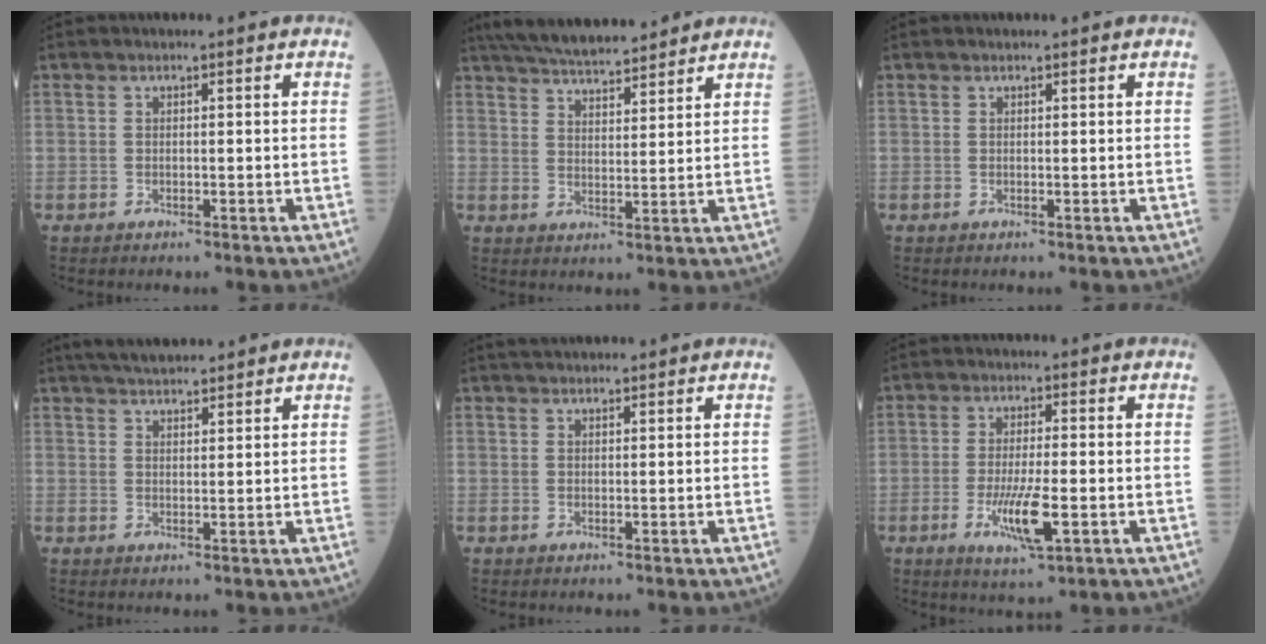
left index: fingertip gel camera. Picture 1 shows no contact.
{"total": 12.3, "force": [11.0, 2.0, 5.0], "torque": [-0.088, 0.019, 0.178]}
{"total": 0.0}
{"total": 7.5, "force": [6.7, 1.3, 3.0], "torque": [-0.049, 0.028, 0.107]}
{"total": 4.1, "force": [3.7, 0.8, 1.5], "torque": [-0.017, 0.035, 0.058]}
{"total": 6.9, "force": [-2.2, 1.0, 6.4], "torque": [-0.128, -0.015, -0.035]}